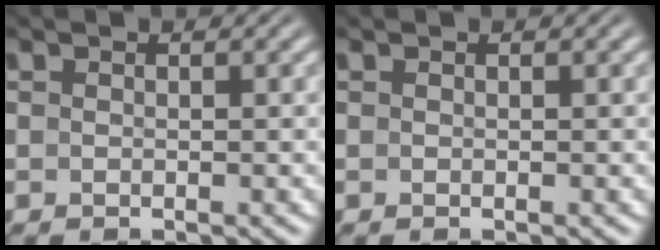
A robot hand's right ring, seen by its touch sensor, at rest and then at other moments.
{"total": 0.0}